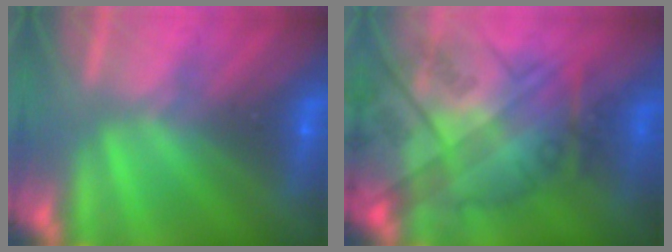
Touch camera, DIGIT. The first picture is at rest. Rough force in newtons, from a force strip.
{"total": 7.3}